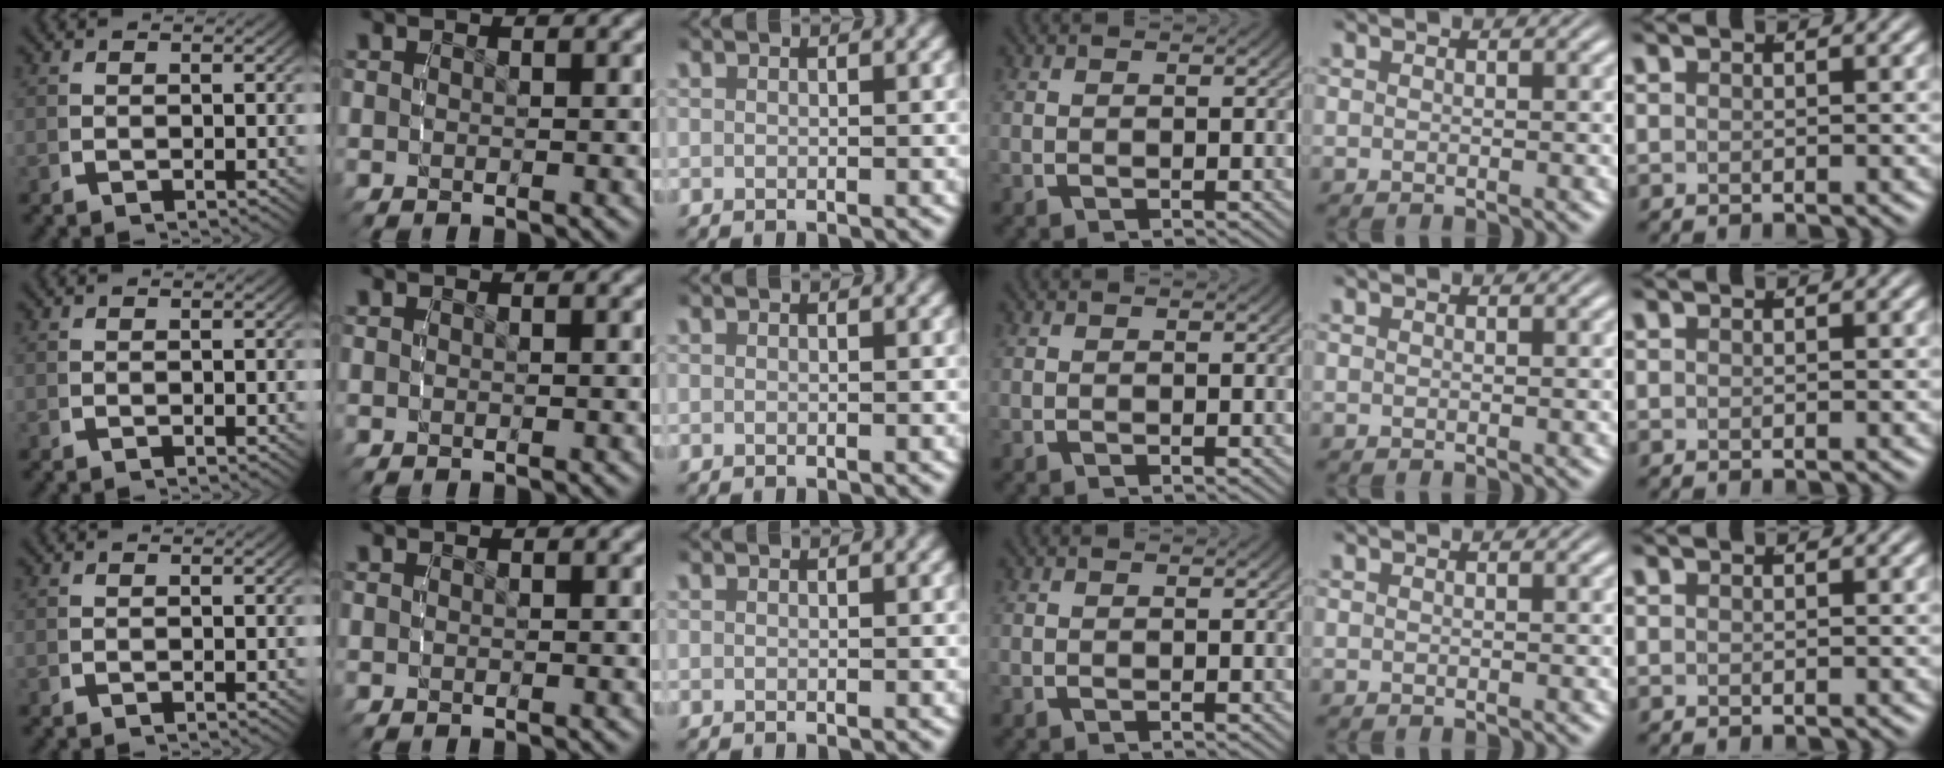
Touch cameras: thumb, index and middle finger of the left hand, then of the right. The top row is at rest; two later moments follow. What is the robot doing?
{"motion": "reach", "object": "pencil case"}